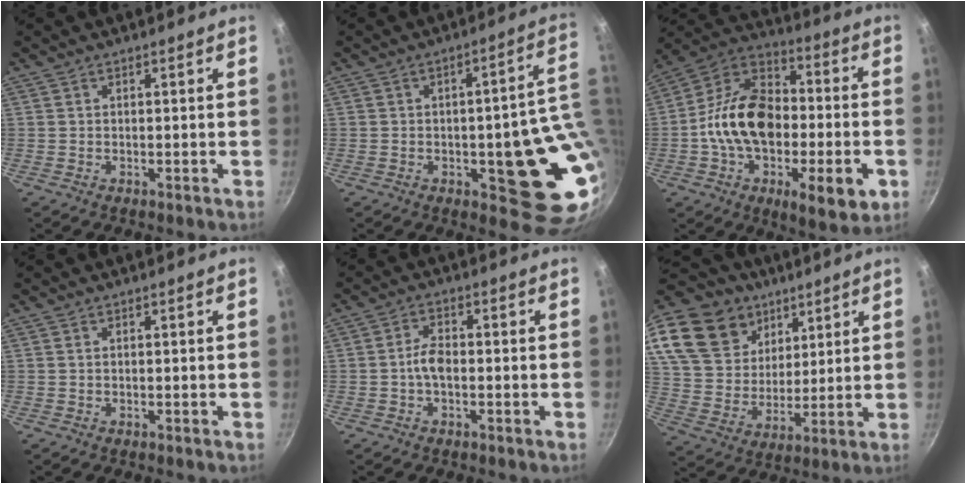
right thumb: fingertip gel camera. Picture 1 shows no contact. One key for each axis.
{"total": 15.7, "fx": -0.3, "fy": 6.0, "fz": 14.5, "tx": -0.125, "ty": -0.008, "tz": -0.003}
{"total": 25.7, "fx": -4.4, "fy": 13.9, "fz": 21.1, "tx": -0.325, "ty": 0.034, "tz": -0.085}
{"total": 0.0}
{"total": 3.7, "fx": -0.8, "fy": 2.0, "fz": 3.1, "tx": -0.056, "ty": 0.018, "tz": -0.020}
{"total": 23.5, "fx": 13.7, "fy": 16.1, "fz": 10.3, "tx": -0.190, "ty": -0.038, "tz": 0.258}